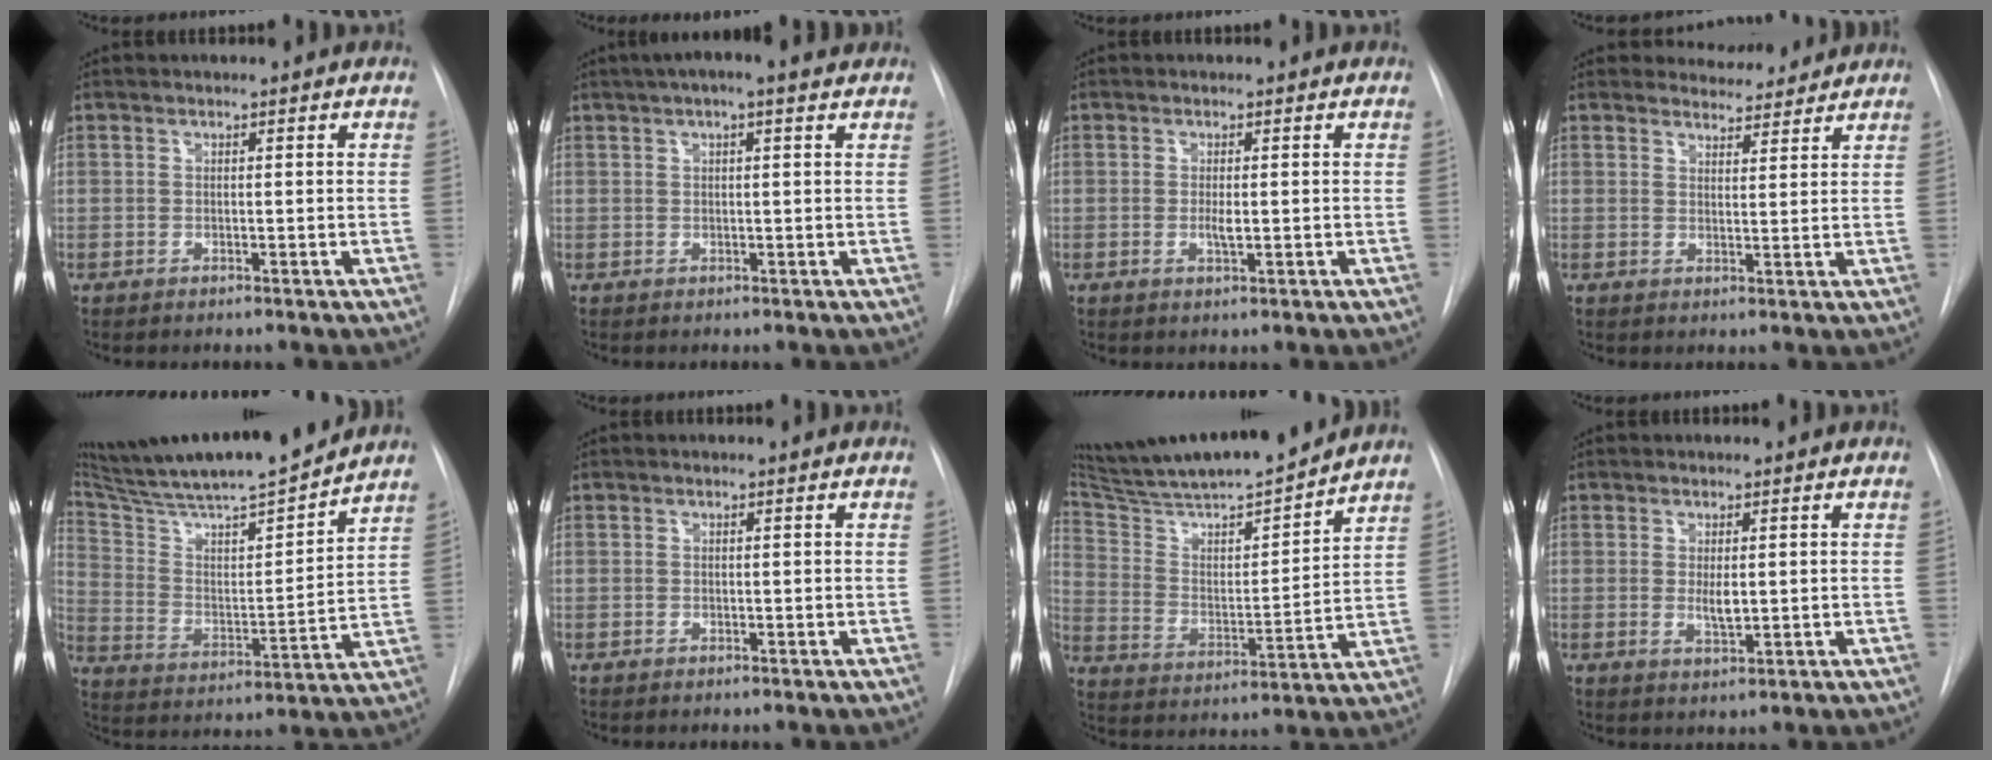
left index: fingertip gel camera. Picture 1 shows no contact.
{"total": 6.4, "force": [4.6, 1.3, 4.2], "torque": [-0.070, 0.034, 0.063]}
{"total": 1.4, "force": [0.0, 0.3, 1.3], "torque": [-0.028, -0.006, 0.000]}
{"total": 5.0, "force": [4.8, 1.4, -0.2], "torque": [0.004, -0.001, 0.060]}
{"total": 22.8, "force": [20.5, 0.8, 10.0], "torque": [-0.174, -0.014, 0.326]}
{"total": 0.0}
{"total": 22.0, "force": [19.8, 1.3, 9.5], "torque": [-0.163, -0.005, 0.319]}
{"total": 2.2, "force": [0.3, 0.8, 2.1], "torque": [-0.039, -0.008, 0.011]}